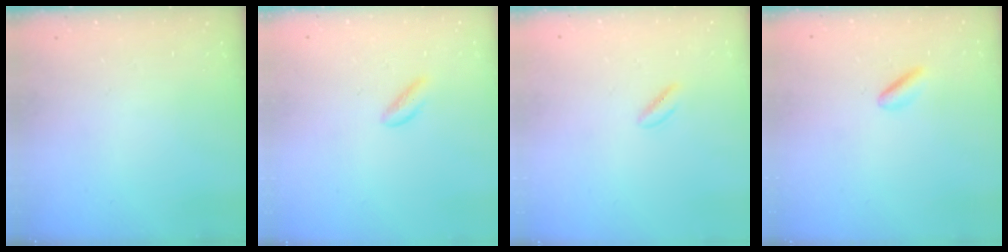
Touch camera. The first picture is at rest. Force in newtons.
{"total": 1.4, "press": 1.4, "slide": 0.3}
{"total": 1.4, "press": 1.0, "slide": 0.9}
{"total": 2.7, "press": 2.5, "slide": 0.9}